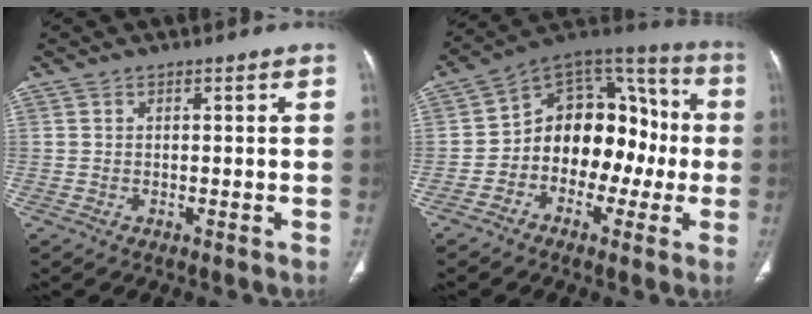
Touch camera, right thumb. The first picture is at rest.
{"total": 17.3, "force": [-2.6, 12.4, 11.8], "torque": [-0.114, 0.067, -0.050]}